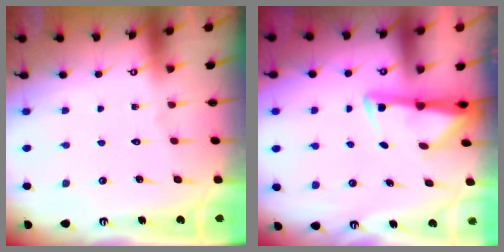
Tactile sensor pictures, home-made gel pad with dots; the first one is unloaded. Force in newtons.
{"total": 3.0, "press": 2.9, "slide": 0.5}